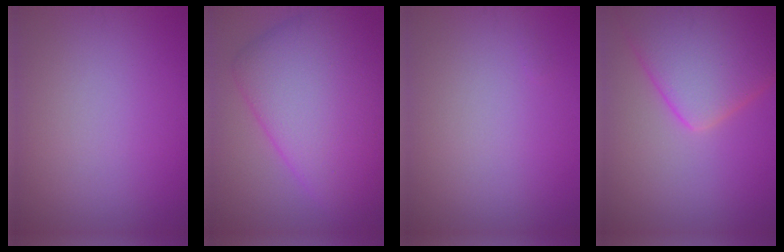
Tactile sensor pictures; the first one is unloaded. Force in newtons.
{"total": 11.6, "press": 11.6, "slide": 0.2}
{"total": 0.0}
{"total": 9.2, "press": 9.2, "slide": 0.5}